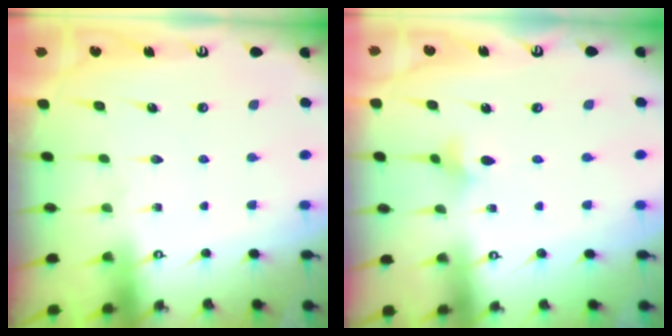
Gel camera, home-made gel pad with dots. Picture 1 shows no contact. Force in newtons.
{"total": 3.4, "press": 3.3, "slide": 0.8}